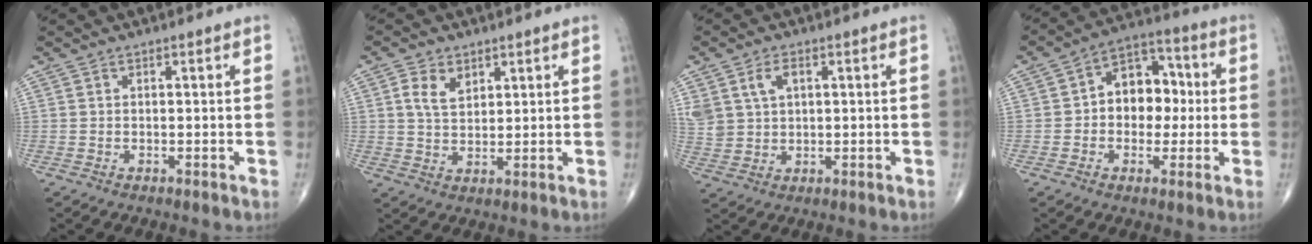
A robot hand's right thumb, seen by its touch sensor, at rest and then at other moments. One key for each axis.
{"total": 5.2, "fx": 2.4, "fy": 3.3, "fz": 3.2, "tx": -0.047, "ty": -0.013, "tz": 0.045}
{"total": 7.0, "fx": 2.7, "fy": 4.8, "fz": 4.3, "tx": -0.086, "ty": -0.004, "tz": 0.062}
{"total": 11.1, "fx": 0.3, "fy": 8.0, "fz": 7.6, "tx": -0.069, "ty": 0.031, "tz": -0.005}